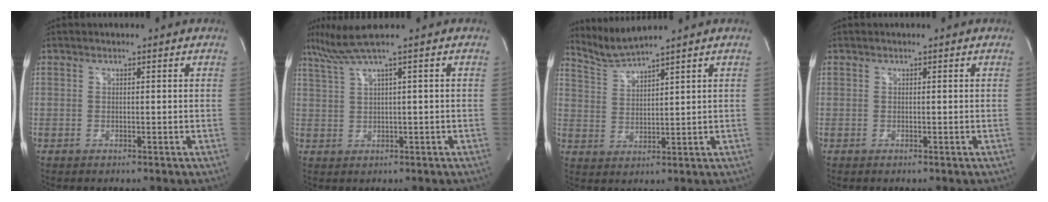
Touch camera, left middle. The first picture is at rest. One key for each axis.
{"total": 4.2, "fx": 2.9, "fy": -1.6, "fz": 2.7, "tx": -0.067, "ty": 0.013, "tz": 0.065}
{"total": 4.7, "fx": 4.3, "fy": -1.8, "fz": 0.2, "tx": -0.019, "ty": -0.010, "tz": 0.099}
{"total": 0.0}